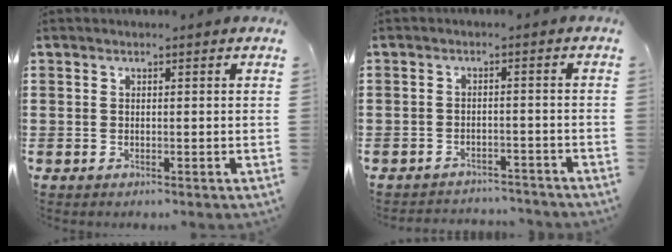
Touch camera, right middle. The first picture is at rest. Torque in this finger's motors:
{"motor_torque": [0.29, 0.10, 0.12, 0.02]}